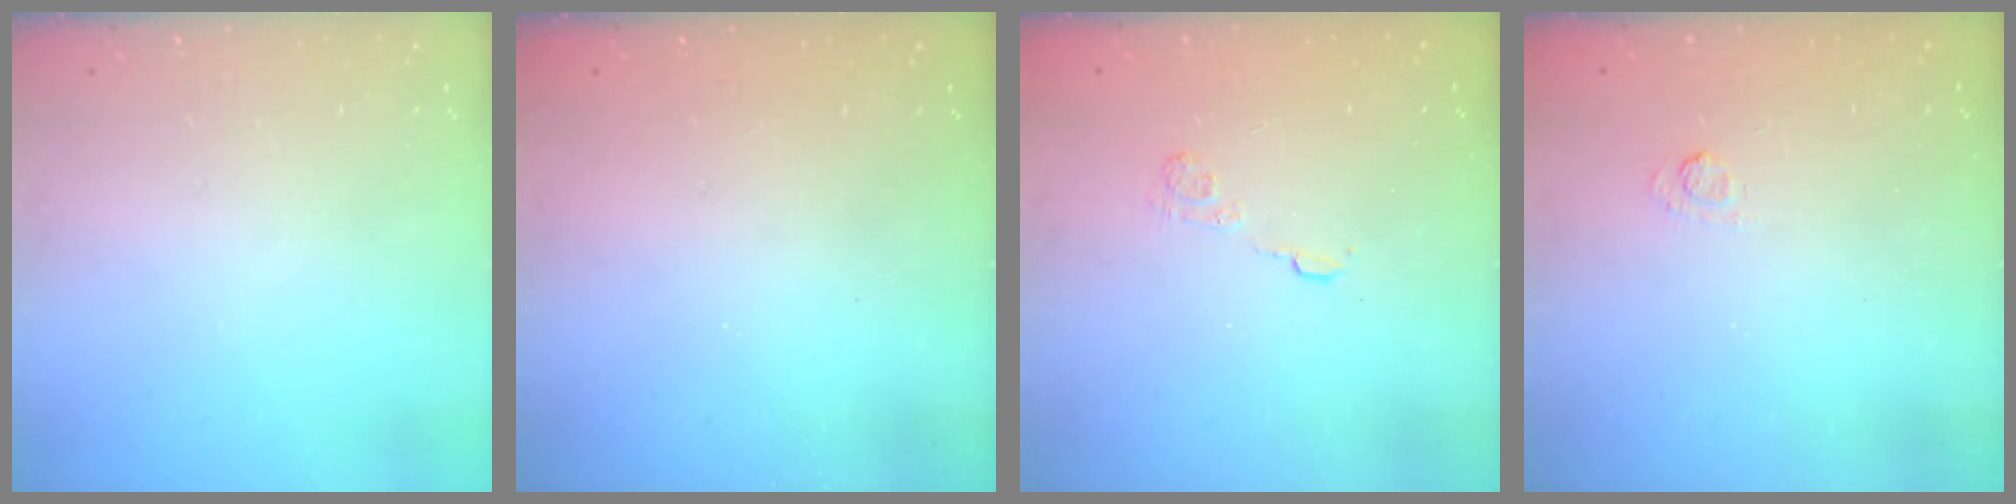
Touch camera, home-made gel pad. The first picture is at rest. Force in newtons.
{"total": 1.8, "press": 1.6, "slide": 0.7}
{"total": 2.9, "press": 2.4, "slide": 1.5}
{"total": 2.4, "press": 1.9, "slide": 1.4}